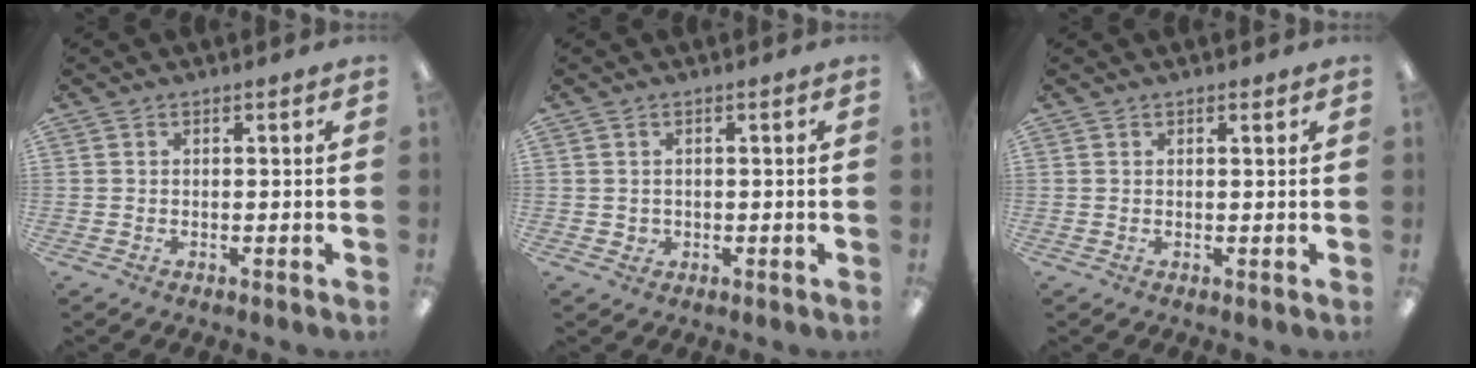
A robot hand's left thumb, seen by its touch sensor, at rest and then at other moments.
{"total": 1.6, "force": [0.6, 1.4, 0.5], "torque": [-0.012, 0.003, 0.010]}
{"total": 0.8, "force": [0.7, 0.2, 0.4], "torque": [-0.010, -0.001, 0.013]}